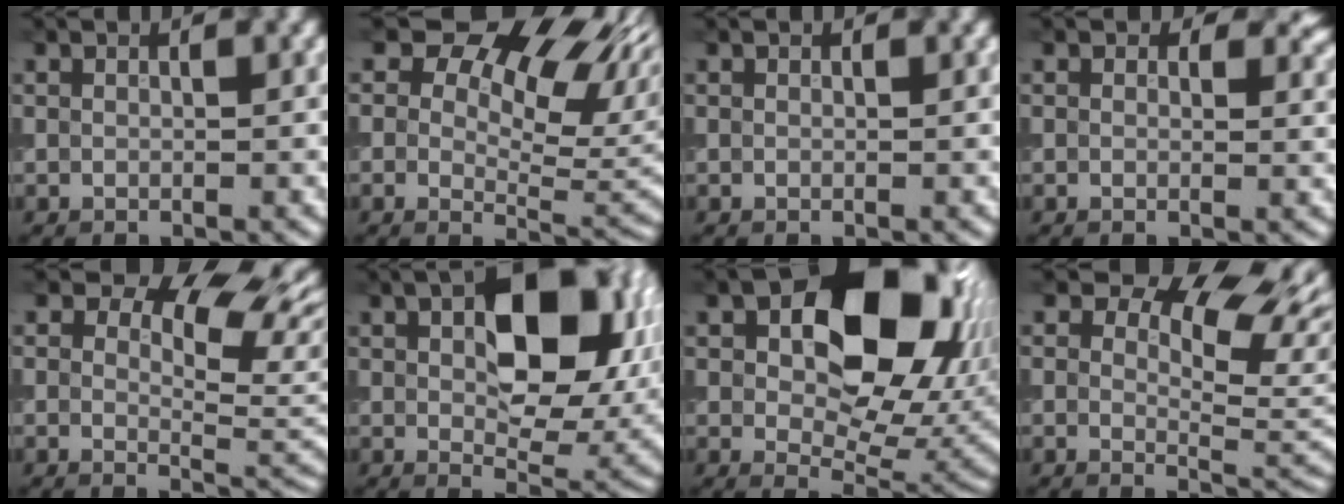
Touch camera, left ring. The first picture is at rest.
{"total": 11.1, "force": [5.2, 6.3, 7.5], "torque": [-0.093, 0.004, 0.086]}
{"total": 0.0}
{"total": 2.1, "force": [1.1, 1.4, 1.1], "torque": [-0.015, -0.008, 0.009]}
{"total": 7.7, "force": [3.8, 4.0, 5.4], "torque": [-0.069, -0.004, 0.060]}
{"total": 12.4, "force": [2.9, 6.2, 10.3], "torque": [-0.132, 0.005, 0.048]}
{"total": 14.3, "force": [4.5, 8.4, 10.7], "torque": [-0.134, -0.006, 0.078]}
{"total": 8.8, "force": [4.2, 4.7, 6.1], "torque": [-0.076, 0.006, 0.062]}